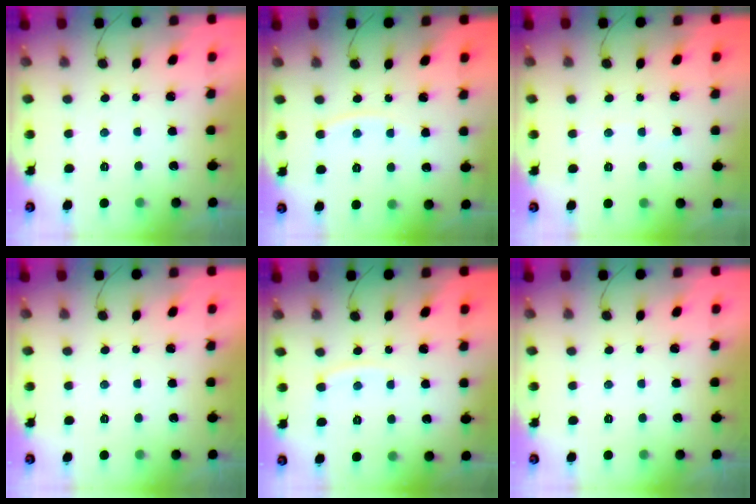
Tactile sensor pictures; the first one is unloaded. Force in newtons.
{"total": 5.4, "press": 5.3, "slide": 0.7}
{"total": 1.8, "press": 1.7, "slide": 0.2}
{"total": 0.0}
{"total": 5.9, "press": 5.9, "slide": 0.7}
{"total": 0.0}